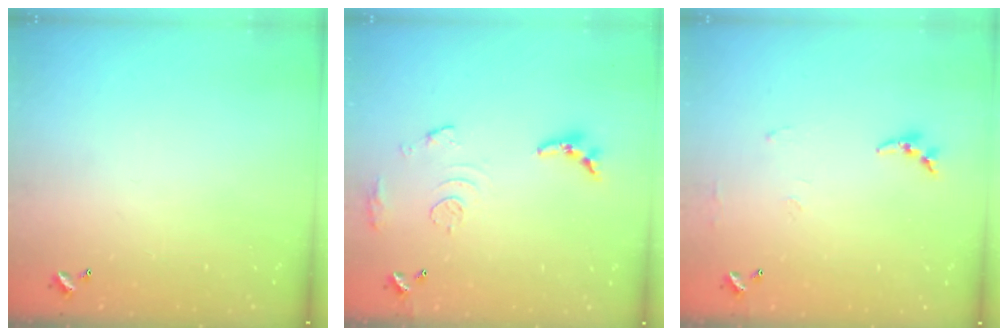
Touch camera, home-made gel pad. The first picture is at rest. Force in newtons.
{"total": 11.0, "press": 10.9, "slide": 0.9}
{"total": 5.4, "press": 5.3, "slide": 0.6}